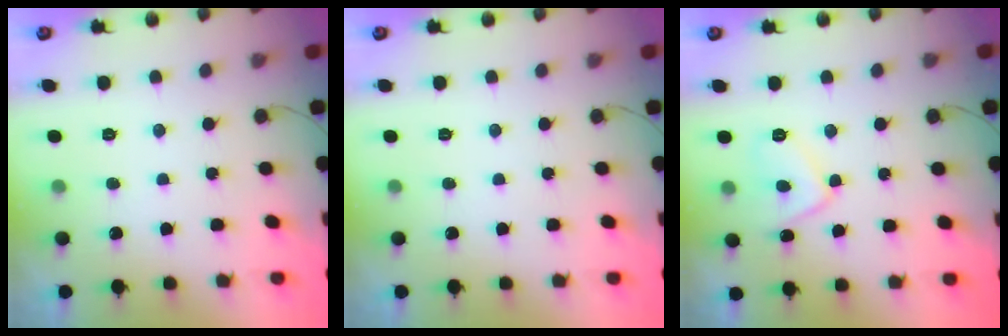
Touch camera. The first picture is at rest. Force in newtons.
{"total": 0.0}
{"total": 7.8, "press": 7.8, "slide": 0.5}